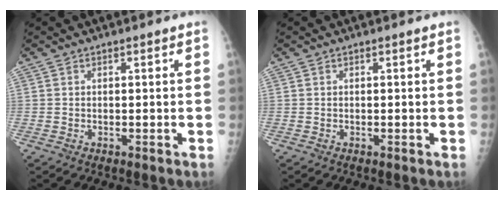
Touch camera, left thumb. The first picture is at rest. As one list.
[{"total": 0.0}]